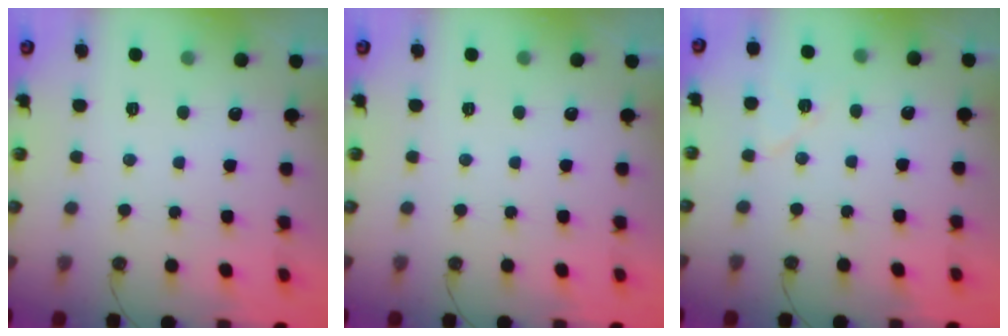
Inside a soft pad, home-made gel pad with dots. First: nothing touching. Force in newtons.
{"total": 0.0}
{"total": 7.3, "press": 5.6, "slide": 4.7}